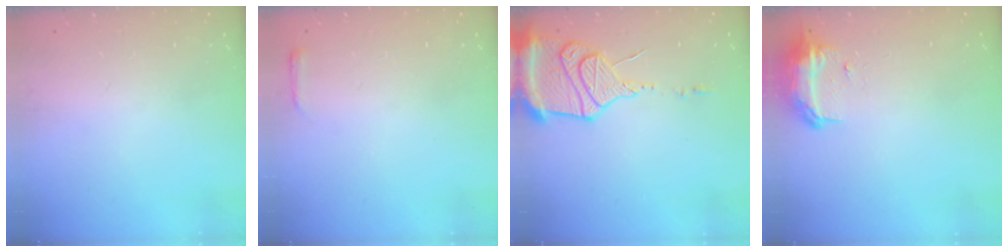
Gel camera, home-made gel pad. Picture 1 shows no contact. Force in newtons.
{"total": 2.4, "press": 2.3, "slide": 0.6}
{"total": 16.9, "press": 15.2, "slide": 7.4}
{"total": 8.4, "press": 8.4, "slide": 0.5}